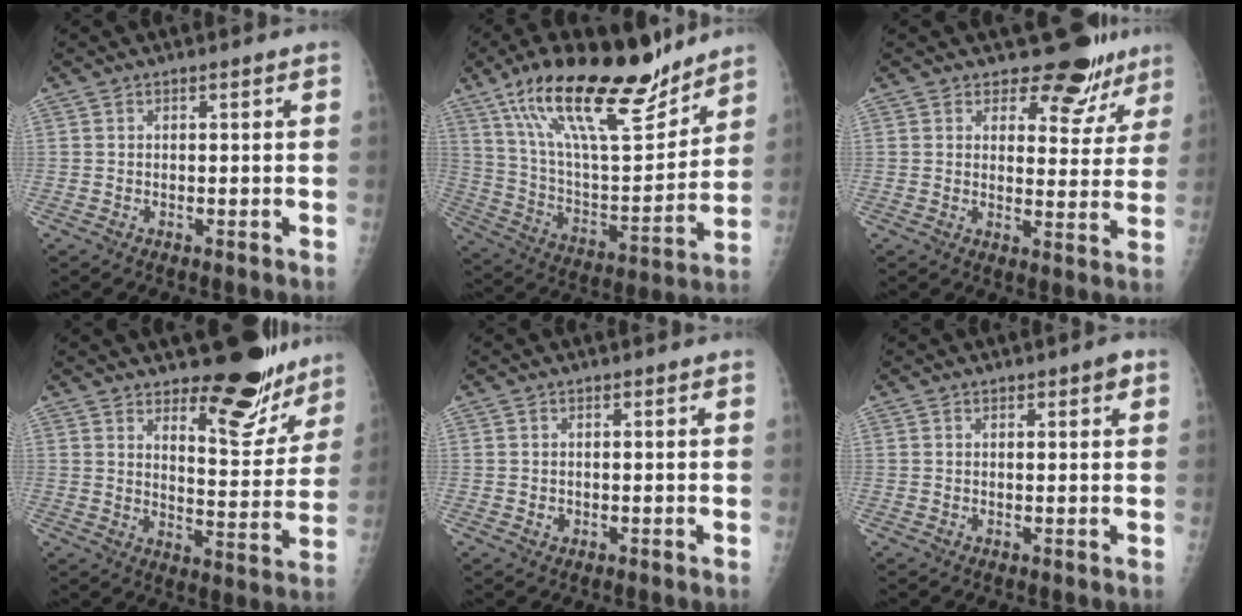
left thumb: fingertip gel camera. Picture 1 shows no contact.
{"total": 24.8, "force": [17.5, 8.0, 15.7], "torque": [-0.229, -0.069, 0.303]}
{"total": 9.8, "force": [8.4, 4.9, 1.6], "torque": [0.023, -0.061, 0.087]}
{"total": 14.1, "force": [10.8, 5.3, 7.4], "torque": [-0.050, -0.092, 0.152]}
{"total": 0.9, "force": [-0.1, 0.9, 0.3], "torque": [-0.003, 0.000, 0.001]}
{"total": 2.1, "force": [1.1, 0.7, 1.6], "torque": [-0.015, -0.002, 0.013]}